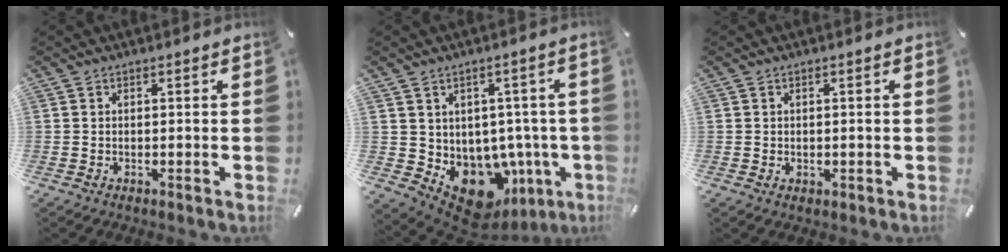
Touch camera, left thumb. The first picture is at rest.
{"total": 8.9, "force": [-4.1, 6.5, 4.5], "torque": [-0.071, -0.016, -0.056]}
{"total": 0.8, "force": [0.0, 0.7, 0.2], "torque": [-0.005, 0.004, -0.001]}